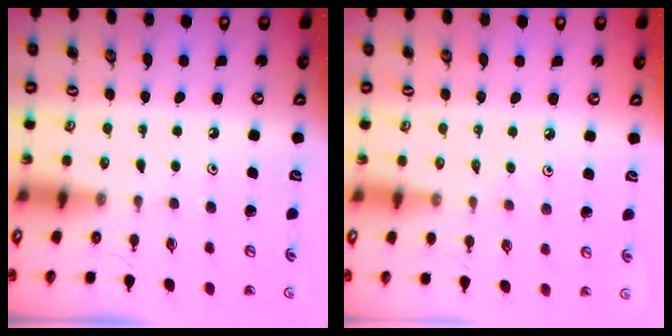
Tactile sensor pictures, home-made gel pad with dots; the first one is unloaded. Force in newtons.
{"total": 2.0, "press": 2.0, "slide": 0.5}